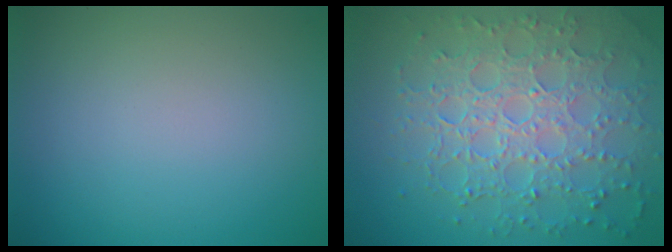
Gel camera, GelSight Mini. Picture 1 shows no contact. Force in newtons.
{"total": 7.7, "press": 5.7, "slide": 5.2}